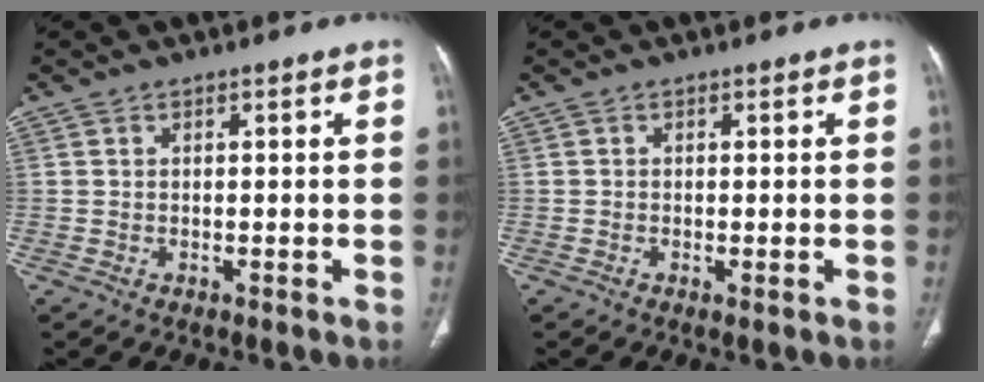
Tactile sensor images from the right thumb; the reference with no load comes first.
{"total": 0.7, "force": [-0.3, 0.1, 0.6], "torque": [-0.017, -0.004, -0.006]}